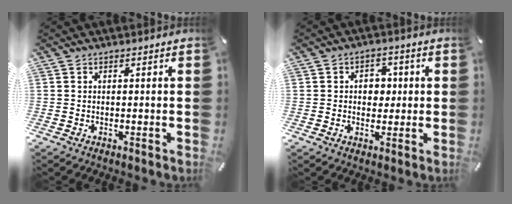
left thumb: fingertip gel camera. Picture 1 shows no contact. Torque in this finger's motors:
{"motor_torque": [0.53, 0.44, 0.30, -0.30, 0.10]}